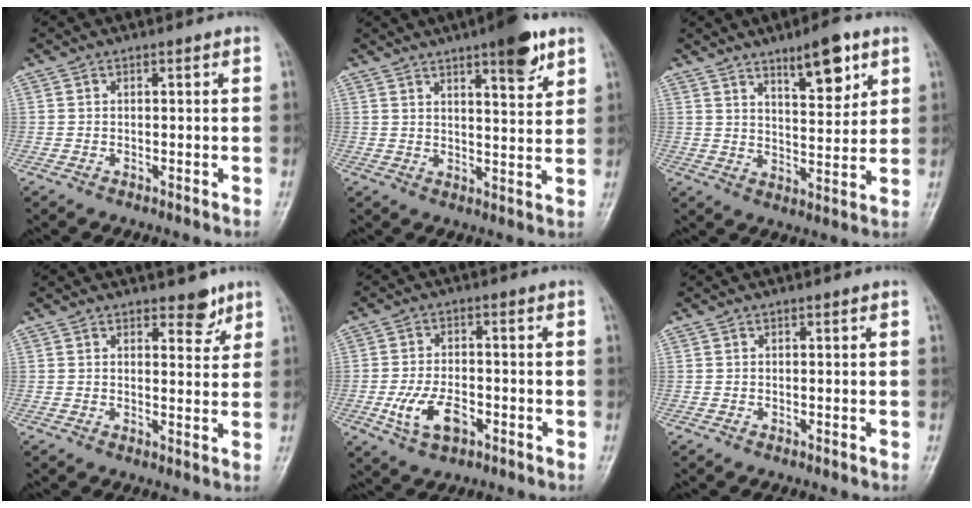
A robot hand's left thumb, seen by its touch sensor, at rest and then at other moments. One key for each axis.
{"total": 9.1, "fx": 5.7, "fy": 2.2, "fz": 6.8, "tx": -0.080, "ty": -0.030, "tz": 0.078}
{"total": 9.6, "fx": 5.8, "fy": 3.1, "fz": 7.0, "tx": -0.089, "ty": -0.038, "tz": 0.093}
{"total": 4.0, "fx": 2.9, "fy": 2.0, "fz": 2.0, "tx": -0.002, "ty": -0.018, "tz": 0.039}
{"total": 7.7, "fx": -2.8, "fy": 4.4, "fz": 5.7, "tx": -0.108, "ty": 0.010, "tz": -0.049}
{"total": 0.0}